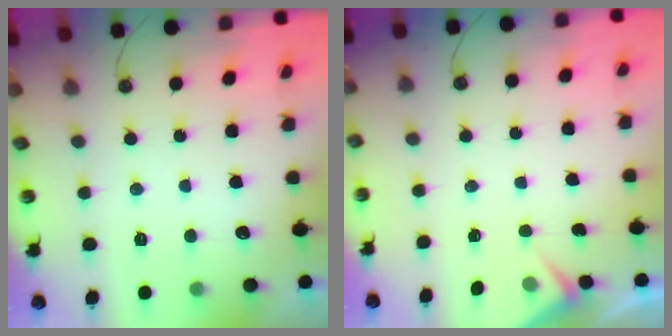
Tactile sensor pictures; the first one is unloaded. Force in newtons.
{"total": 3.2, "press": 3.1, "slide": 0.5}